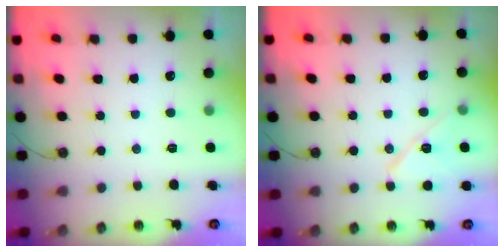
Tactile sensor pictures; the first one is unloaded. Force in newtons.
{"total": 10.1, "press": 10.1, "slide": 0.7}